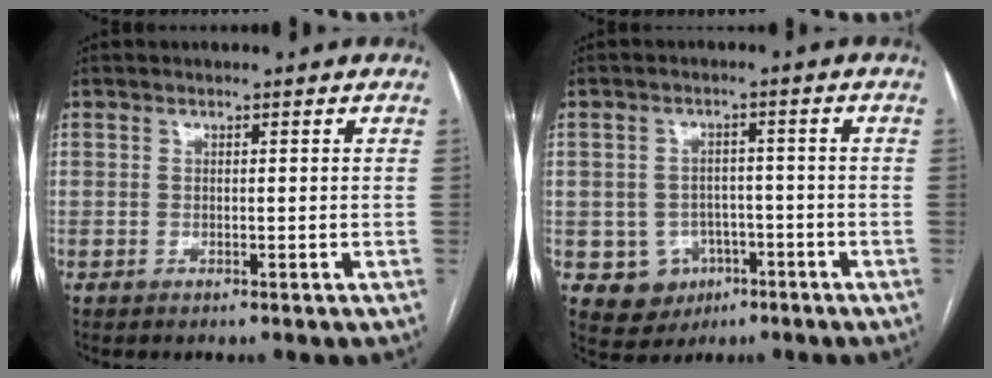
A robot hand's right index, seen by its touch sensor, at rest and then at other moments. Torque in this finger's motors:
{"motor_torque": [0.06, 0.11, -0.44, -0.09]}